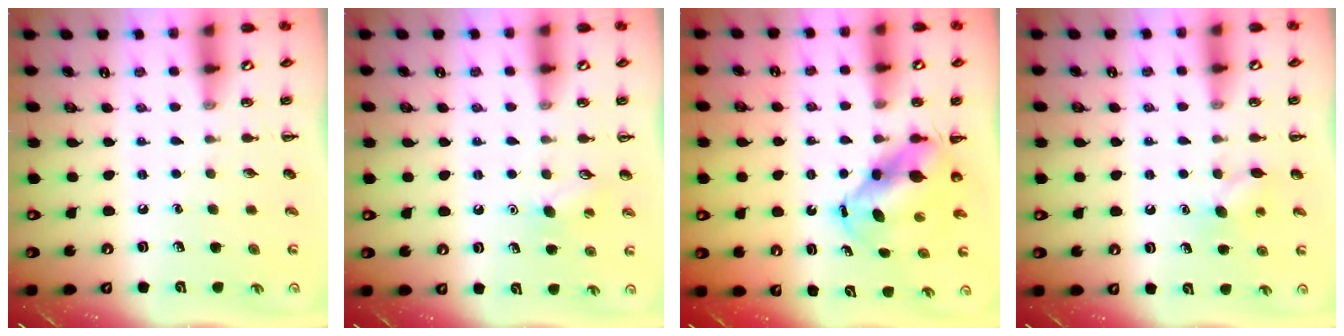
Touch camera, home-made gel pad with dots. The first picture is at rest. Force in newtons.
{"total": 7.2, "press": 7.1, "slide": 1.6}
{"total": 7.0, "press": 6.8, "slide": 1.7}
{"total": 5.7, "press": 5.5, "slide": 1.5}